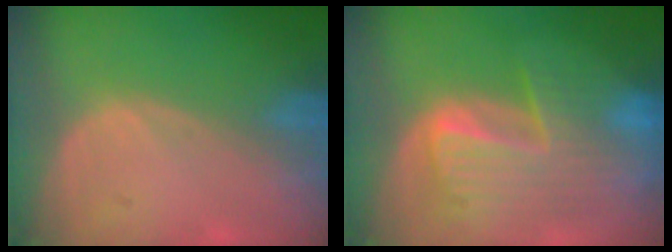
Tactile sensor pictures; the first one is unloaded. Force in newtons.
{"total": 9.8, "press": 8.4, "slide": 5.0}